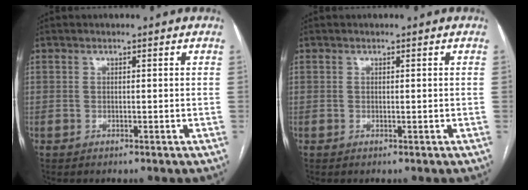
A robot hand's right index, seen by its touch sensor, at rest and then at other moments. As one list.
[{"total": 0.0}]